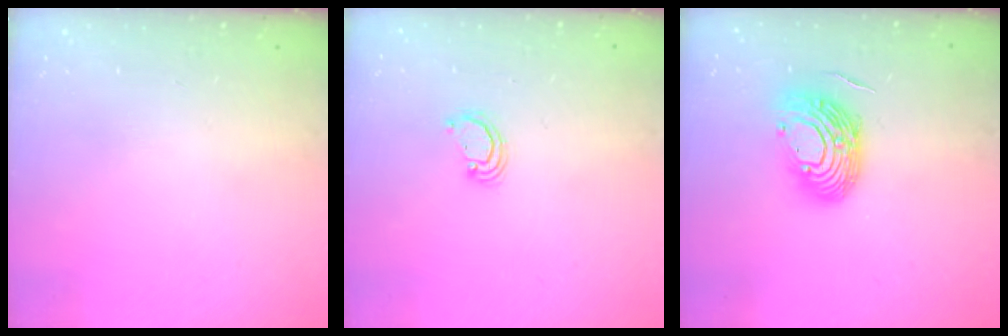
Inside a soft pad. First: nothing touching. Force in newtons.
{"total": 2.0, "press": 2.0, "slide": 0.2}
{"total": 13.3, "press": 13.1, "slide": 2.1}